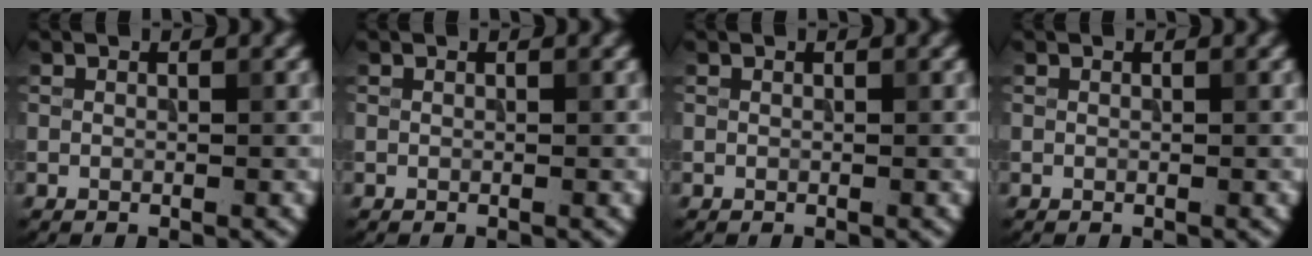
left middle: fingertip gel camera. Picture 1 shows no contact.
{"total": 0.0}
{"total": 0.0}
{"total": 0.0}